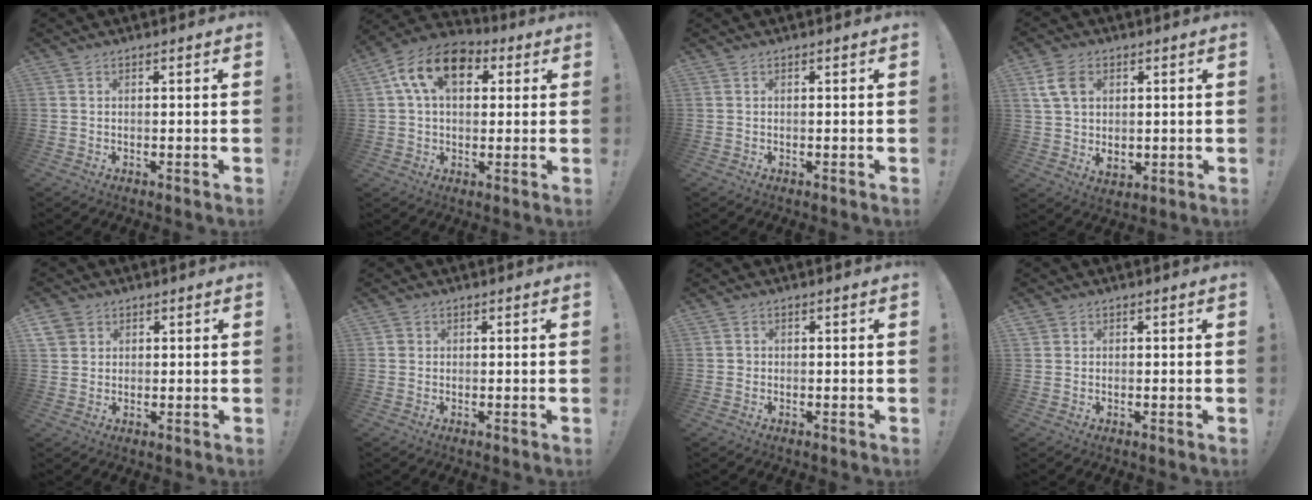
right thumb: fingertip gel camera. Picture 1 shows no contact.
{"total": 14.3, "force": [5.0, 9.2, 9.7], "torque": [-0.160, 0.003, 0.094]}
{"total": 0.0}
{"total": 9.4, "force": [3.6, 7.1, 5.1], "torque": [-0.101, -0.004, 0.072]}
{"total": 4.3, "force": [2.4, 3.5, 0.7], "torque": [-0.009, -0.006, 0.045]}
{"total": 1.1, "force": [0.3, 1.1, 0.2], "torque": [-0.007, 0.005, 0.007]}
{"total": 1.0, "force": [-0.1, 0.9, 0.2], "torque": [-0.008, 0.005, -0.002]}
{"total": 1.3, "force": [0.8, 1.1, 0.0], "torque": [0.007, -0.001, 0.013]}